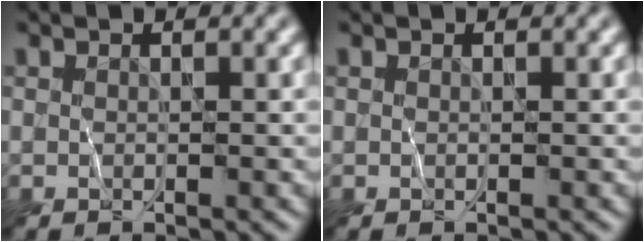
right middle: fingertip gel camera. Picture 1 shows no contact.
{"total": 0.0}